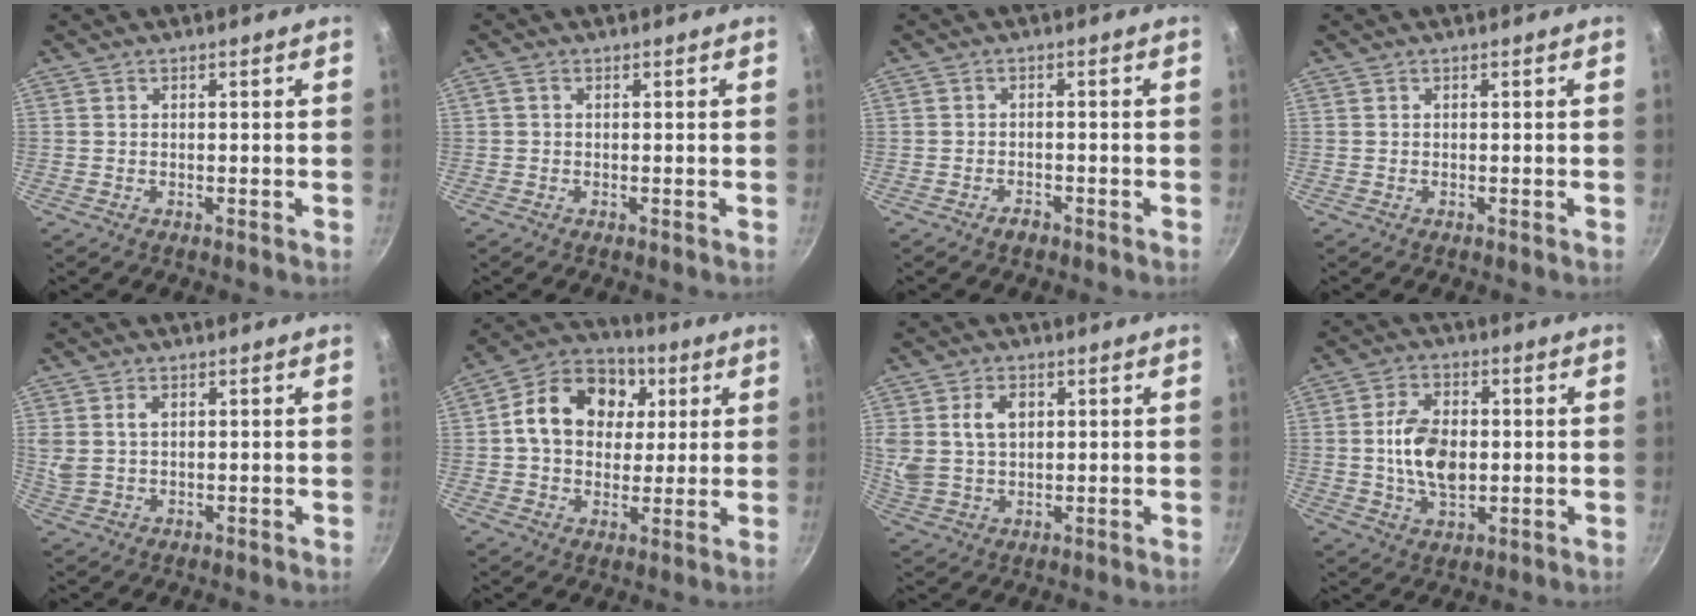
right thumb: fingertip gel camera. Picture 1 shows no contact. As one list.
[{"total": 1.1, "force": [0.2, 0.8, 0.7], "torque": [-0.014, 0.006, 0.002]}, {"total": 2.0, "force": [-1.5, 1.1, 0.9], "torque": [-0.009, 0.017, -0.023]}, {"total": 0.0}, {"total": 4.4, "force": [1.5, 2.9, 3.0], "torque": [-0.051, -0.004, 0.032]}, {"total": 16.6, "force": [3.8, 12.7, 9.9], "torque": [-0.146, 0.015, 0.048]}, {"total": 8.6, "force": [2.5, 6.0, 5.6], "torque": [-0.096, -0.007, 0.051]}, {"total": 10.7, "force": [0.2, 6.6, 8.5], "torque": [-0.139, 0.001, 0.002]}]